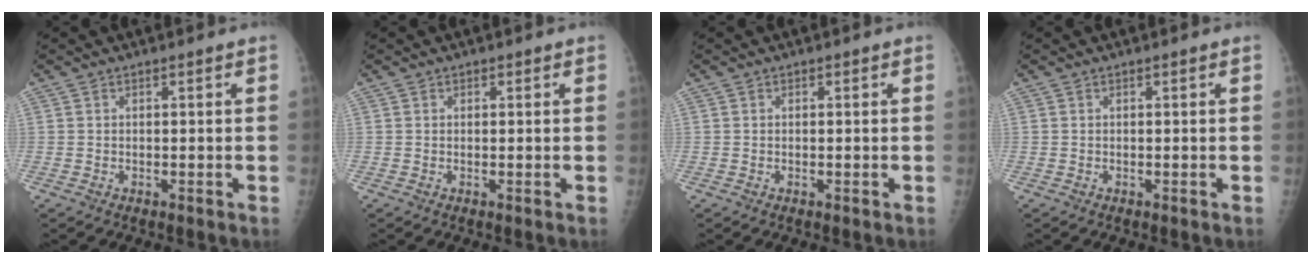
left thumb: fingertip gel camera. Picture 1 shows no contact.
{"total": 0.0}
{"total": 0.0}
{"total": 0.0}